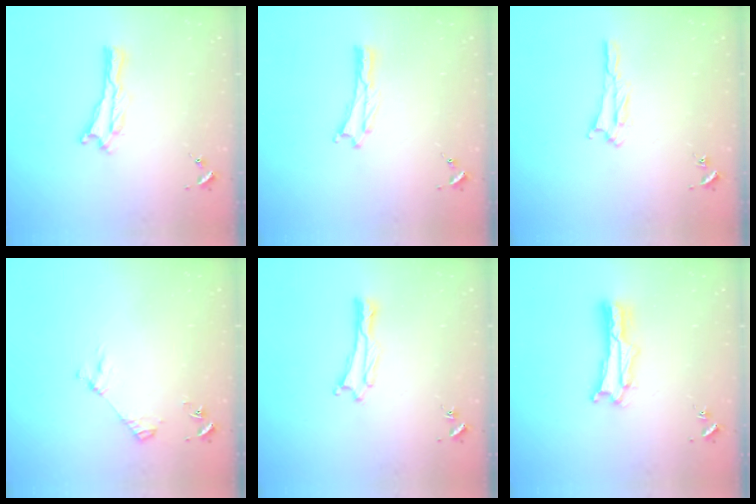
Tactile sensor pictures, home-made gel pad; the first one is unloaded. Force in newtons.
{"total": 0.0}
{"total": 2.3, "press": 2.2, "slide": 0.4}
{"total": 3.1, "press": 3.1, "slide": 0.3}
{"total": 0.6, "press": 0.5, "slide": 0.1}
{"total": 2.1, "press": 2.1, "slide": 0.3}